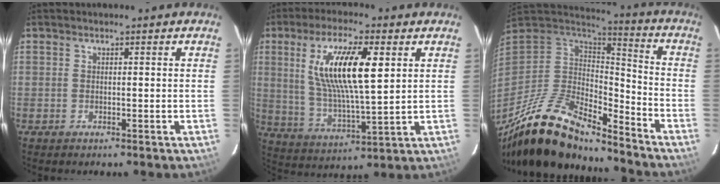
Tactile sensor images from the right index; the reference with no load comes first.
{"total": 15.5, "force": [4.6, 4.0, 14.2], "torque": [-0.270, 0.001, 0.093]}
{"total": 23.0, "force": [-17.7, 7.0, 12.8], "torque": [-0.248, -0.035, -0.314]}